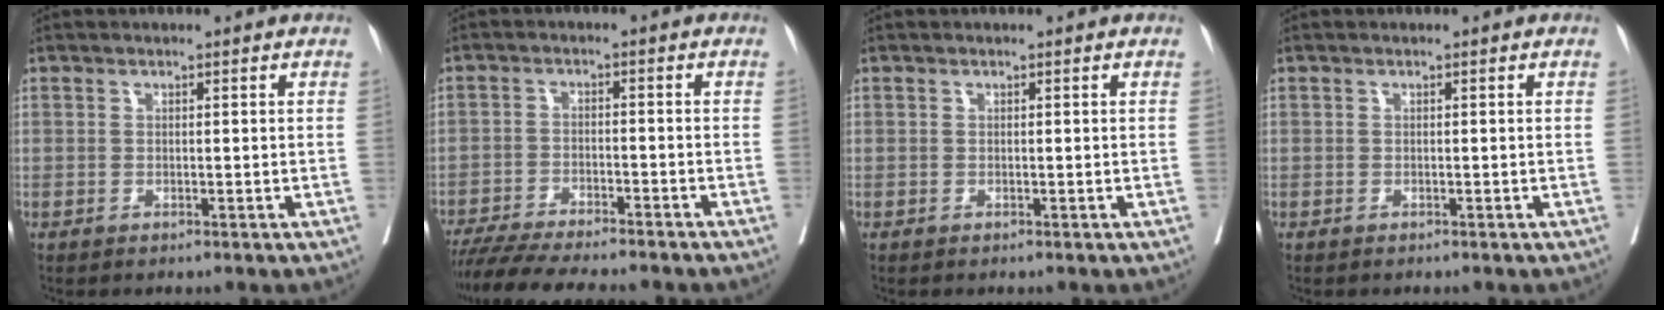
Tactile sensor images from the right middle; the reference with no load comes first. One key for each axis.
{"total": 14.0, "fx": -12.4, "fy": 1.4, "fz": 6.4, "tx": -0.096, "ty": -0.018, "tz": -0.184}
{"total": 0.0}
{"total": 0.0}